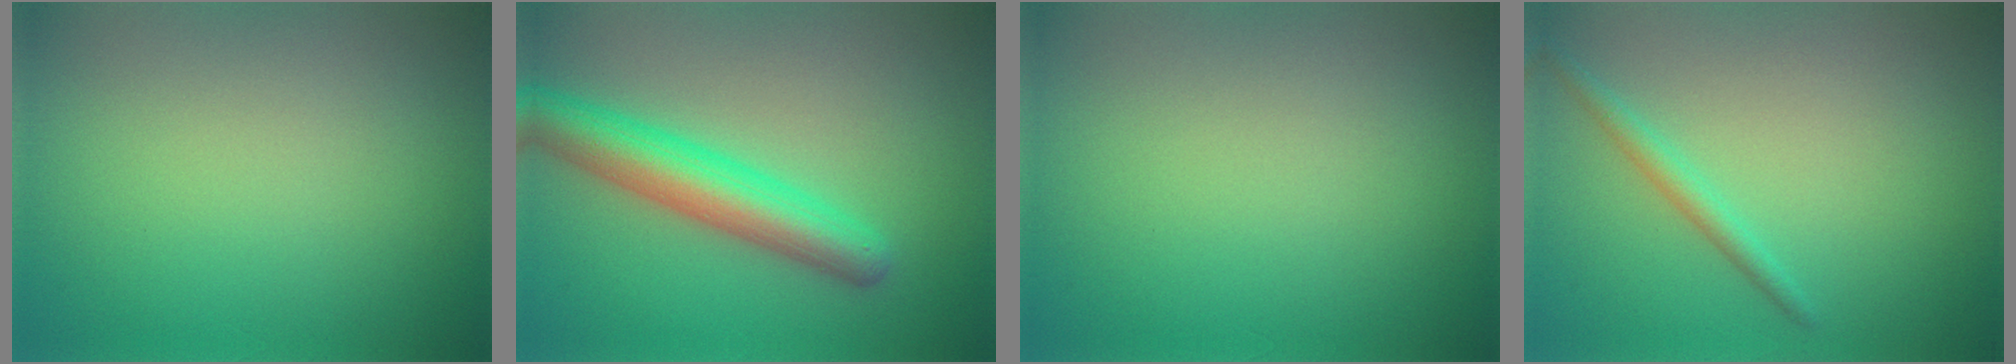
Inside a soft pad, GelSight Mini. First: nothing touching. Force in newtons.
{"total": 5.6, "press": 5.6, "slide": 0.1}
{"total": 0.0}
{"total": 1.6, "press": 1.6, "slide": 0.1}